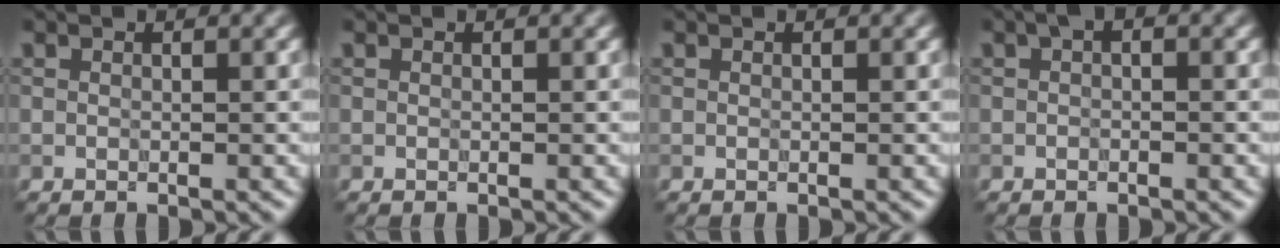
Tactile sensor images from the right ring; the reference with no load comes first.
{"total": 0.0}
{"total": 0.0}
{"total": 0.9, "force": [0.0, 0.4, 0.8], "torque": [-0.012, 0.004, 0.000]}